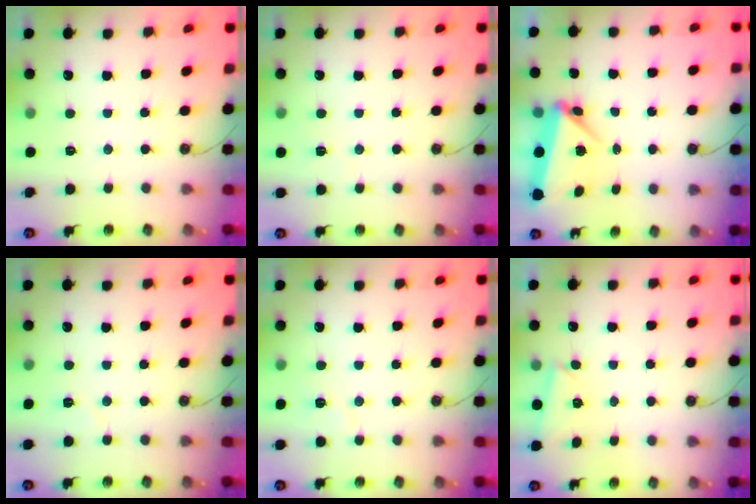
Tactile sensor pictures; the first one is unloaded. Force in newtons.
{"total": 3.0, "press": 2.1, "slide": 2.2}
{"total": 5.6, "press": 5.4, "slide": 1.1}
{"total": 4.3, "press": 3.8, "slide": 1.9}
{"total": 5.8, "press": 3.5, "slide": 4.6}
{"total": 2.4, "press": 2.3, "slide": 0.6}